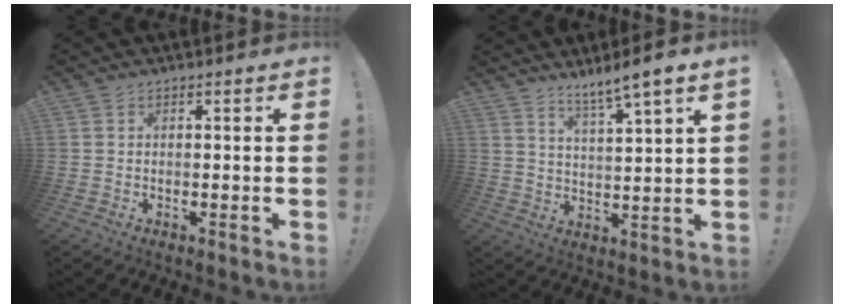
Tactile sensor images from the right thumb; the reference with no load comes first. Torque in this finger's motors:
{"motor_torque": [1.11, 1.11, 0.21, 0.19, 0.09]}